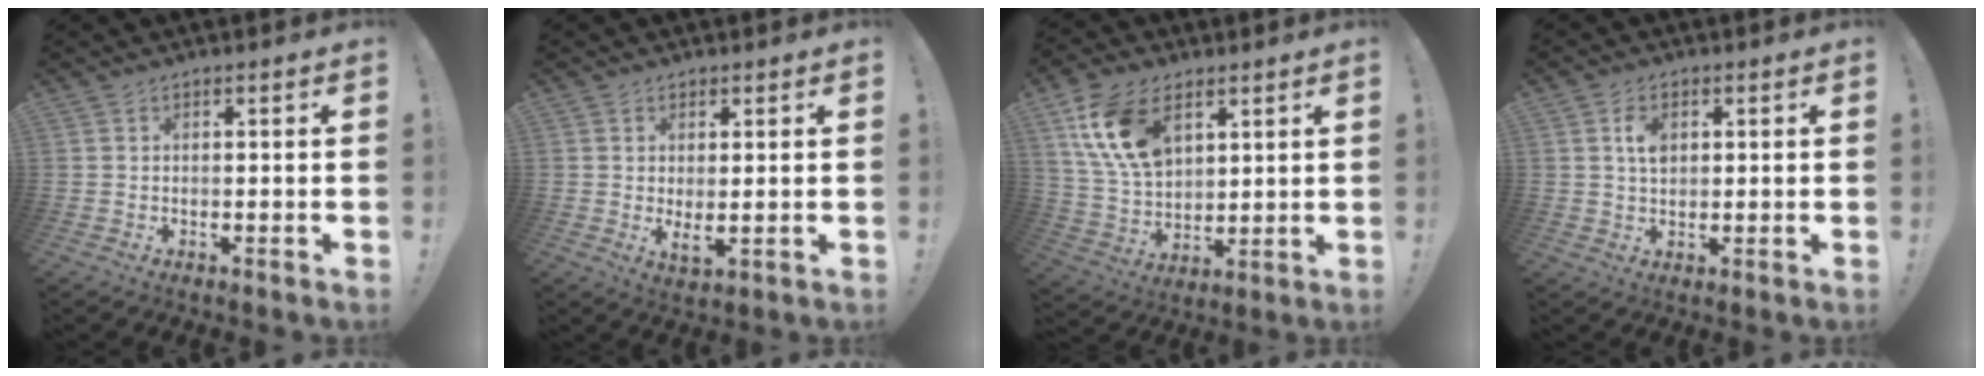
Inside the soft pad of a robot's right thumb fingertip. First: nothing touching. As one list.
[{"total": 3.2, "force": [1.1, 0.8, 2.9], "torque": [-0.031, -0.017, 0.019]}, {"total": 17.0, "force": [7.5, 10.8, 10.8], "torque": [-0.206, -0.025, 0.143]}, {"total": 4.6, "force": [1.1, 3.1, 3.2], "torque": [-0.043, -0.001, 0.016]}]